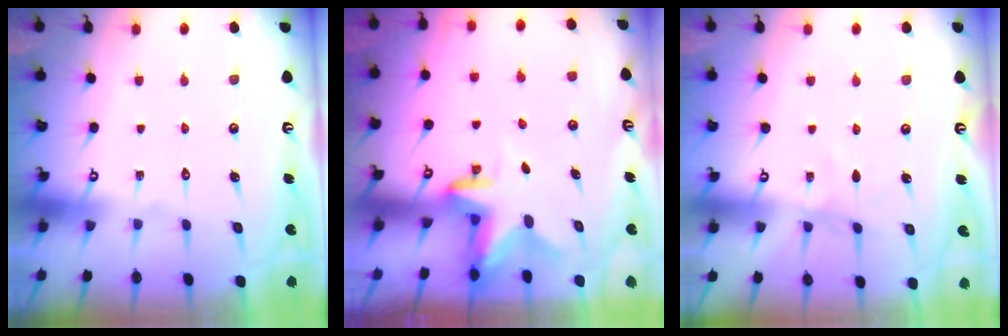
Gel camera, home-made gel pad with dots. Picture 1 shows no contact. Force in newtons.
{"total": 2.7, "press": 2.7, "slide": 0.5}
{"total": 3.0, "press": 3.0, "slide": 0.4}